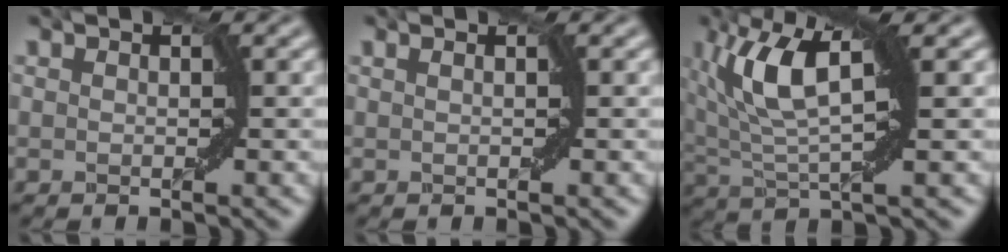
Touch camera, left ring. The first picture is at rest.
{"total": 1.0, "force": [0.5, 0.3, 0.8], "torque": [-0.006, -0.005, 0.000]}
{"total": 7.9, "force": [2.3, 2.7, 7.0], "torque": [-0.150, 0.011, 0.039]}